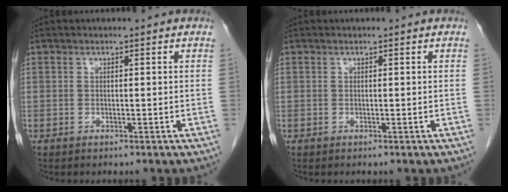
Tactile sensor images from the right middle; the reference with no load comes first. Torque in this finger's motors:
{"motor_torque": [0.00, 0.00, 0.00, 0.00]}